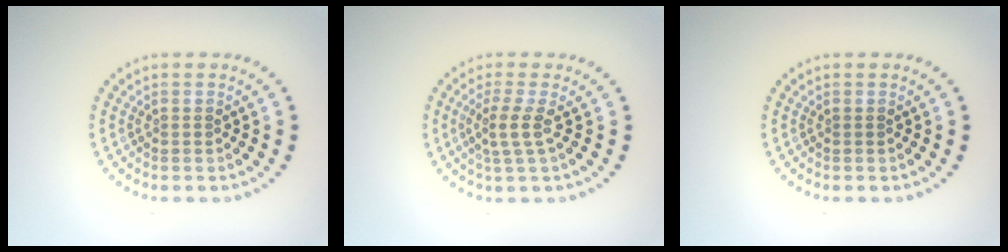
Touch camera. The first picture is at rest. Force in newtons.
{"total": 2.1, "press": 1.5, "slide": 1.5}
{"total": 0.0}